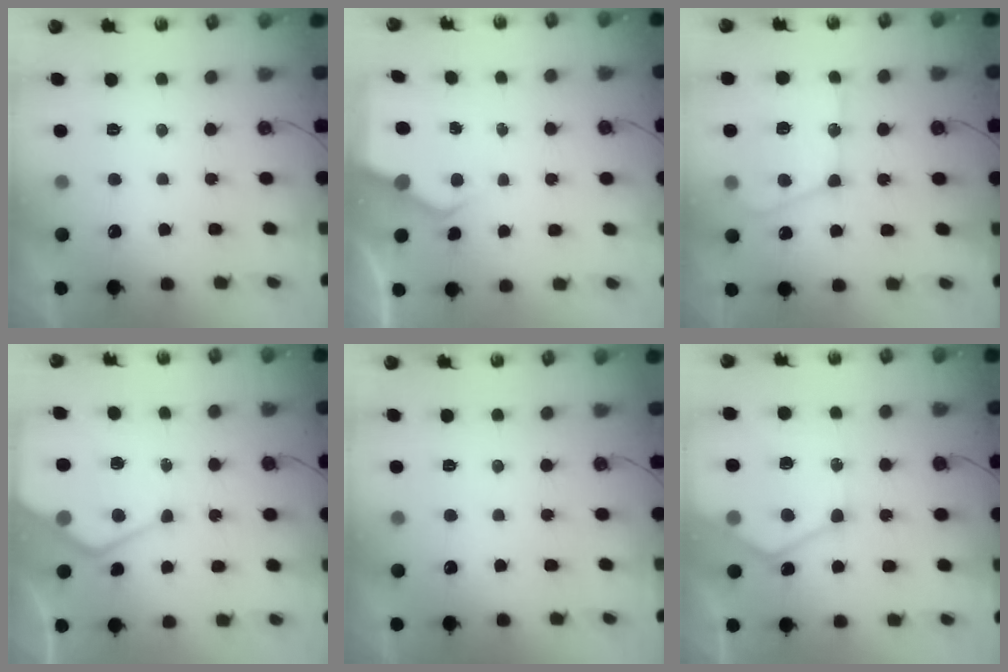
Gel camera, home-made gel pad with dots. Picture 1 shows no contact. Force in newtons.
{"total": 4.5, "press": 4.5, "slide": 0.3}
{"total": 18.4, "press": 18.3, "slide": 1.4}
{"total": 13.5, "press": 13.5, "slide": 1.3}
{"total": 0.0}
{"total": 15.3, "press": 15.3, "slide": 1.3}